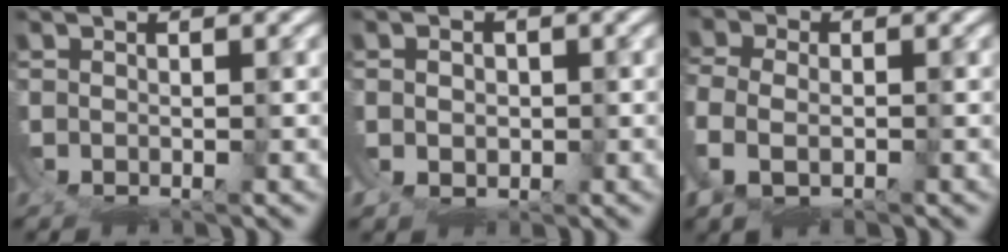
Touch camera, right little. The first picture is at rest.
{"total": 1.3, "force": [1.3, -0.3, 0.0], "torque": [-0.002, -0.005, 0.029]}
{"total": 2.9, "force": [-0.1, 2.2, 2.0], "torque": [-0.063, -0.011, 0.005]}